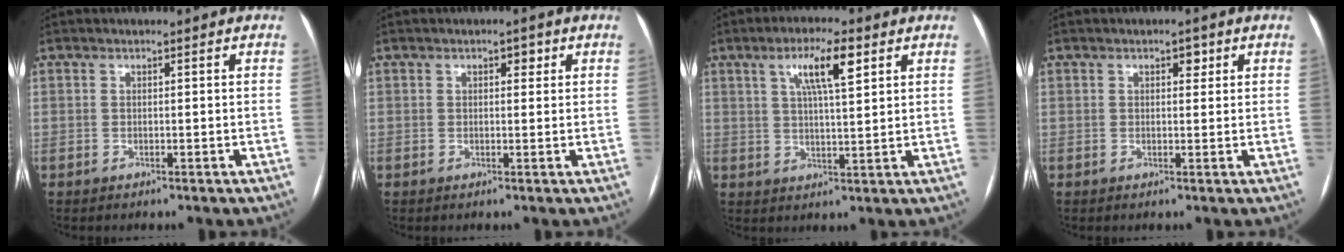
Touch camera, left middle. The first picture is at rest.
{"total": 1.5, "force": [0.7, 0.8, 1.0], "torque": [-0.012, 0.008, 0.009]}
{"total": 7.4, "force": [3.4, 1.1, 6.4], "torque": [-0.117, 0.009, 0.058]}
{"total": 1.6, "force": [0.8, 0.9, 1.0], "torque": [-0.013, 0.005, 0.011]}